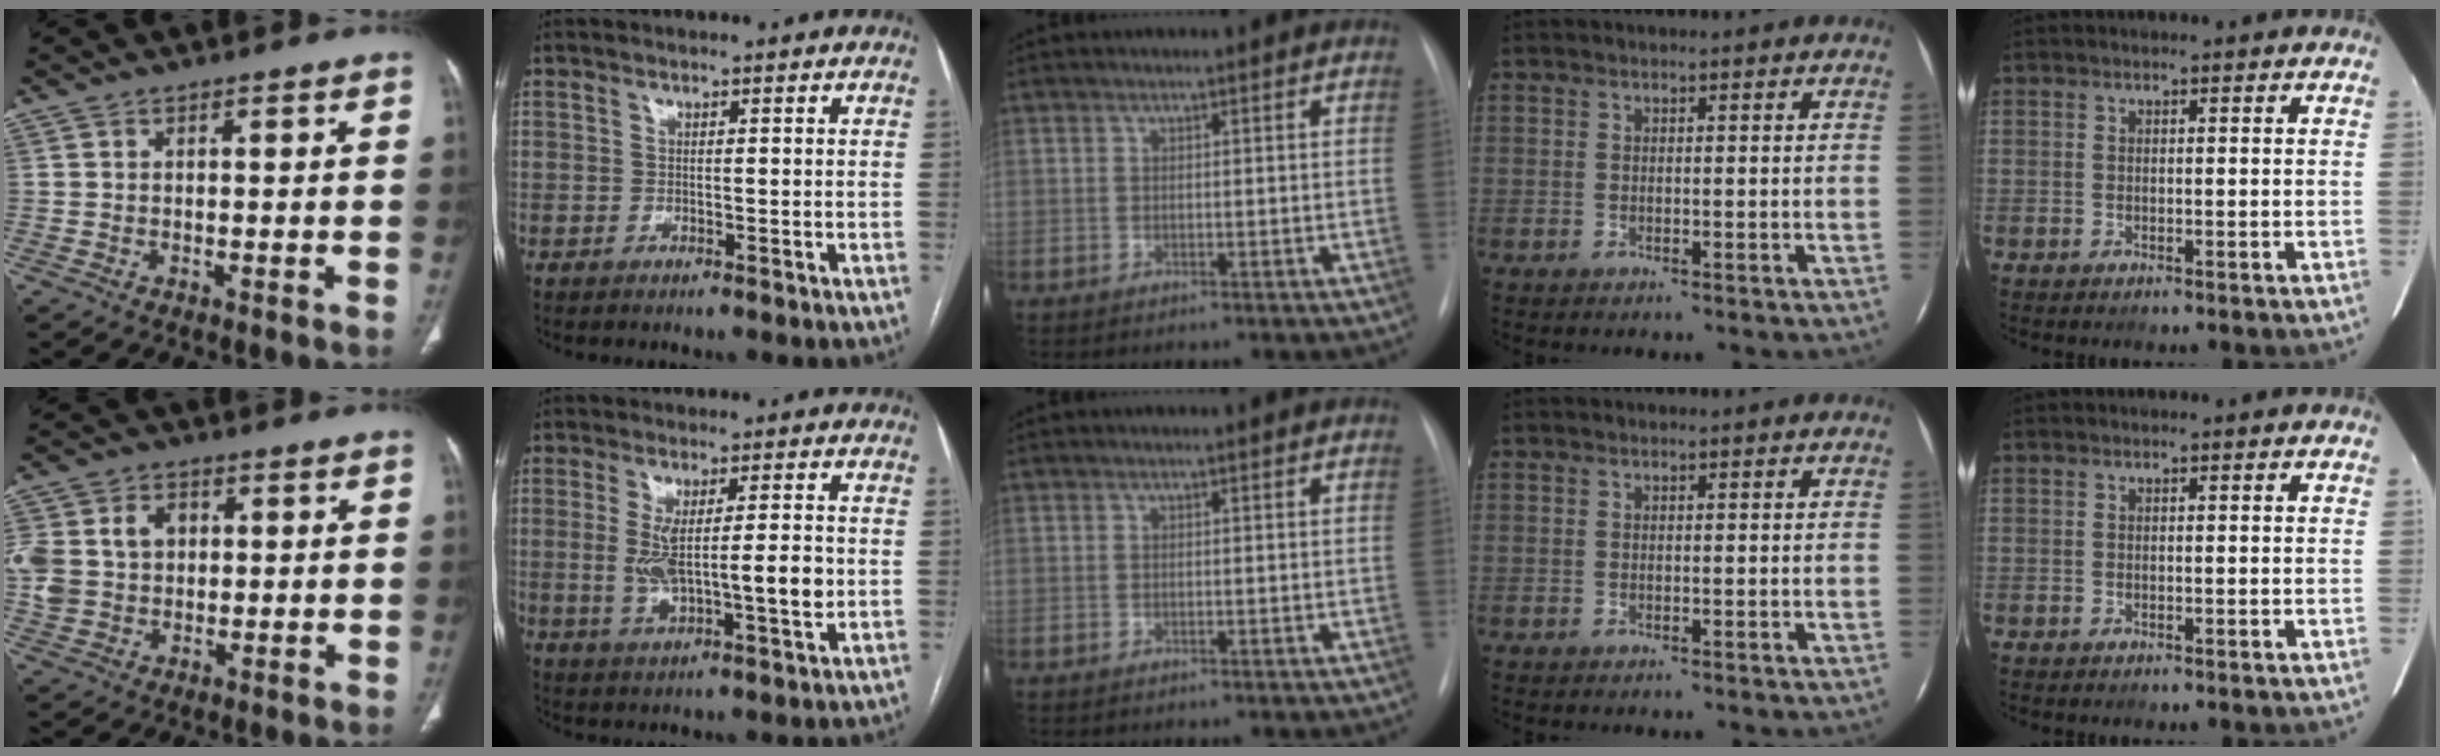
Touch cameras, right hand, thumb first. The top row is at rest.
{"thumb": {"total": 15.9, "force": [2.3, 12.9, 9.0], "torque": [-0.214, 0.023, 0.054]}, "index": {"total": 10.1, "force": [-0.4, 2.1, 9.9], "torque": [-0.182, 0.000, -0.001]}}